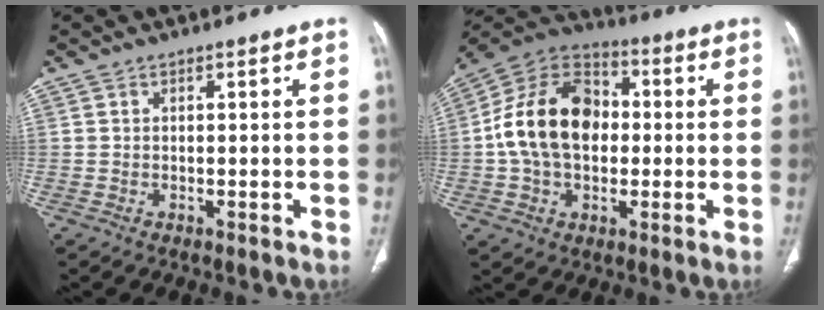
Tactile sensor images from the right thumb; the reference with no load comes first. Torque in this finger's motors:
{"motor_torque": [1.40, 2.53, 0.79, -0.89, 0.21]}